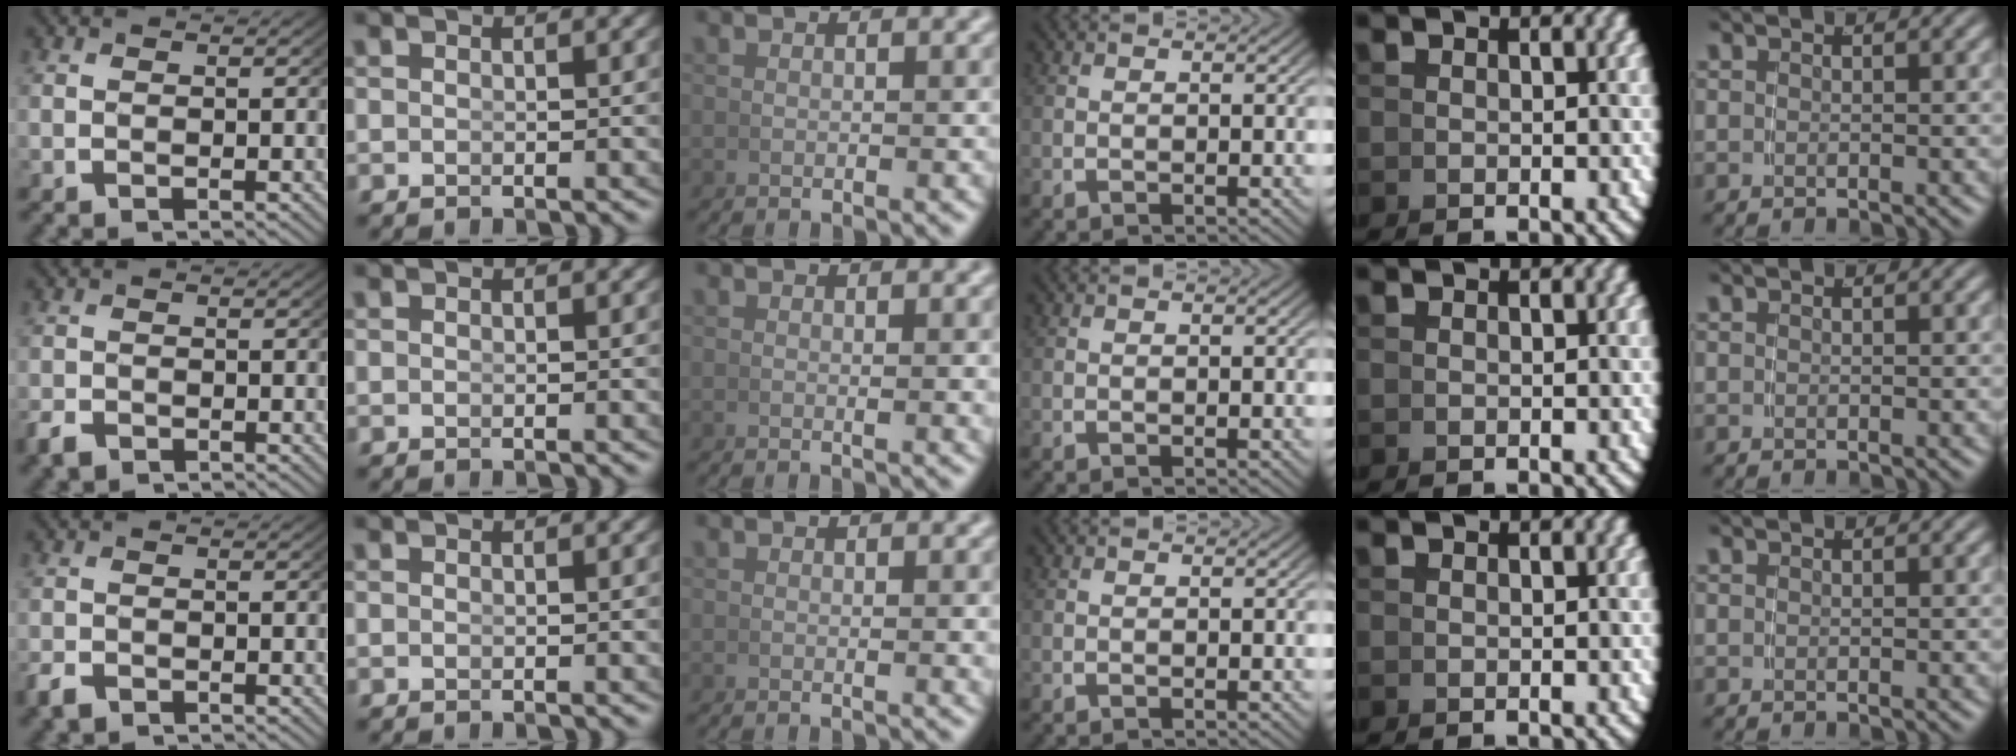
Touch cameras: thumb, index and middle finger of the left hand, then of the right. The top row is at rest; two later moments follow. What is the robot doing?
{"motion": "grasp_and_lifting", "object": "calculator"}